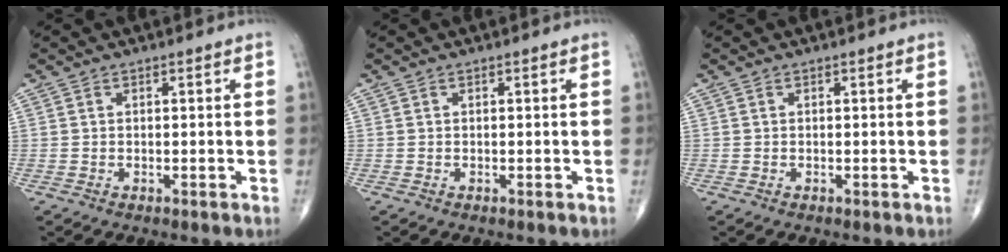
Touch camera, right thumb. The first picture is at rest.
{"total": 0.0}
{"total": 0.0}